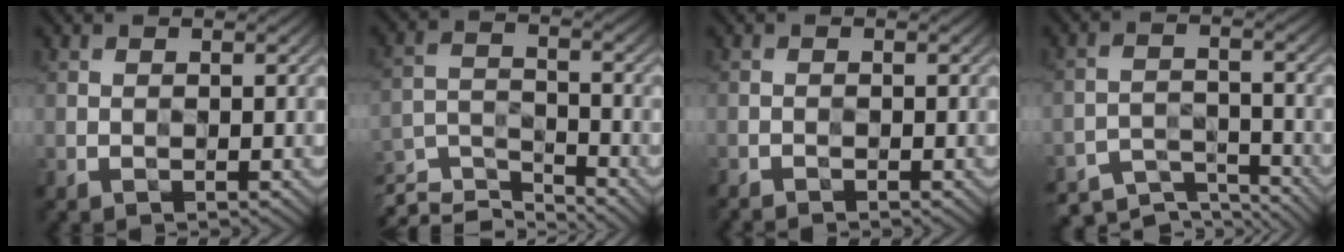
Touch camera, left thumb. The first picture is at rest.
{"total": 7.4, "force": [-6.8, 1.4, 2.4], "torque": [-0.060, -0.010, -0.132]}
{"total": 1.5, "force": [-1.4, -0.4, 0.0], "torque": [-0.006, 0.002, -0.026]}
{"total": 8.3, "force": [-7.9, 1.4, 2.1], "torque": [-0.044, -0.003, -0.121]}